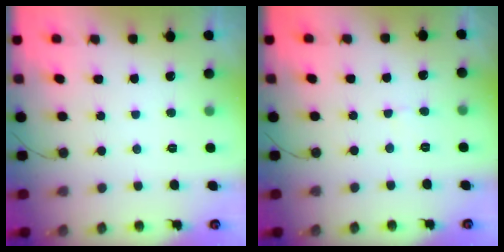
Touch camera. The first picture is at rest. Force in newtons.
{"total": 3.3, "press": 3.3, "slide": 0.3}